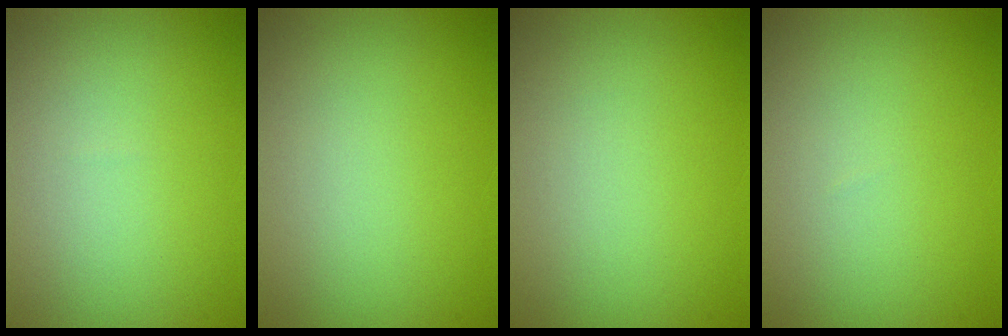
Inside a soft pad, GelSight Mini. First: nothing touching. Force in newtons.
{"total": 0.0}
{"total": 0.0}
{"total": 0.0}